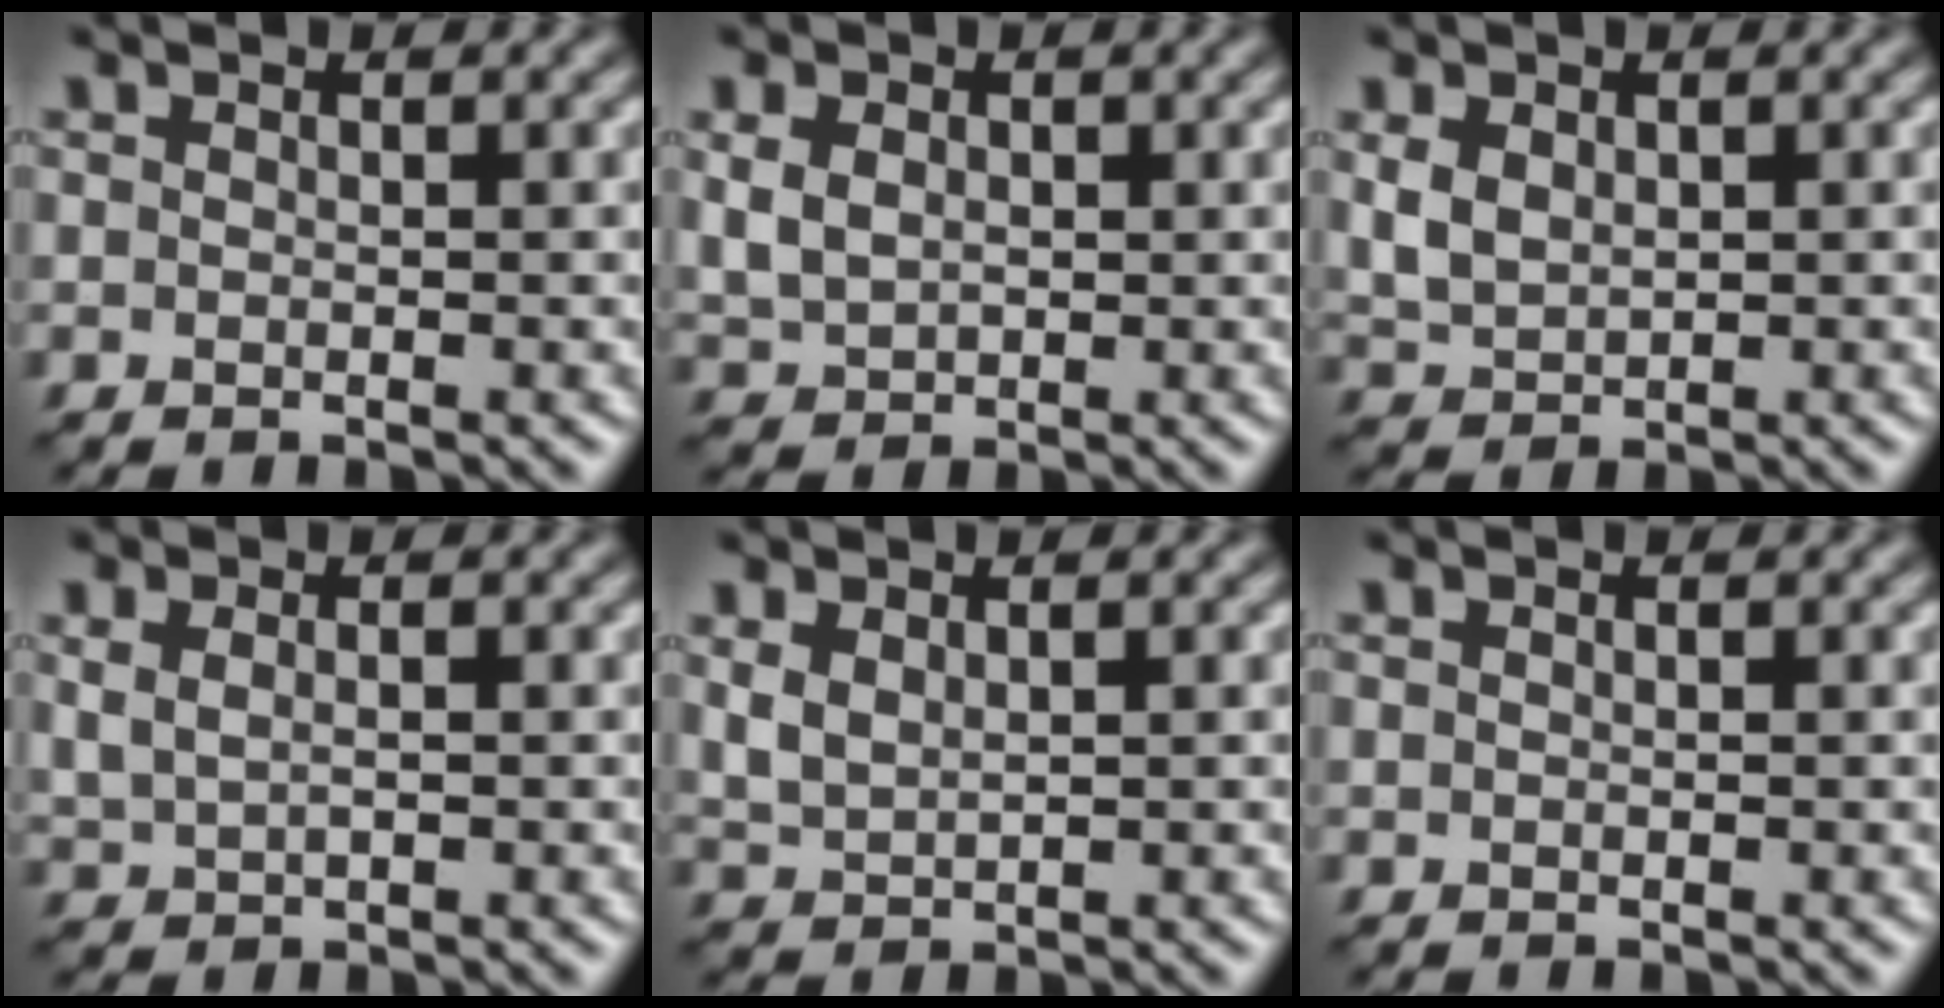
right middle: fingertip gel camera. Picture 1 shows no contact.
{"total": 3.0, "force": [0.6, 2.3, 1.8], "torque": [-0.043, -0.001, 0.014]}
{"total": 2.6, "force": [0.6, 1.9, 1.7], "torque": [-0.039, -0.001, 0.018]}
{"total": 1.9, "force": [0.5, 1.2, 1.4], "torque": [-0.036, -0.004, 0.019]}
{"total": 1.9, "force": [0.8, 1.2, 1.4], "torque": [-0.037, -0.003, 0.022]}
{"total": 0.0}